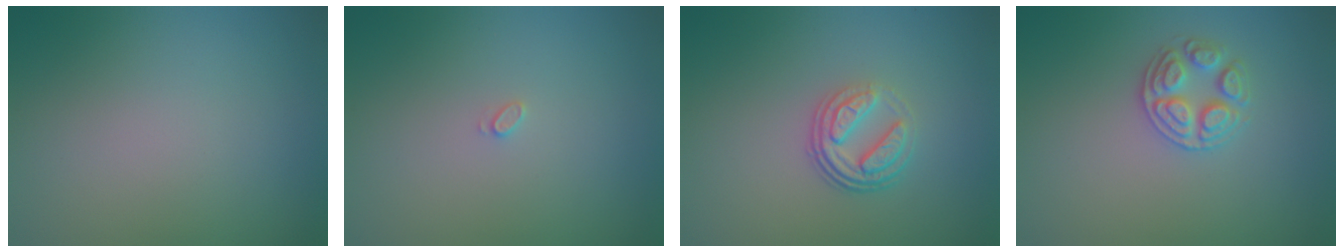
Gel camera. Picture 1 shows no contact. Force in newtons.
{"total": 0.6, "press": 0.6, "slide": 0.1}
{"total": 3.8, "press": 2.7, "slide": 2.6}
{"total": 2.6, "press": 2.6, "slide": 0.5}